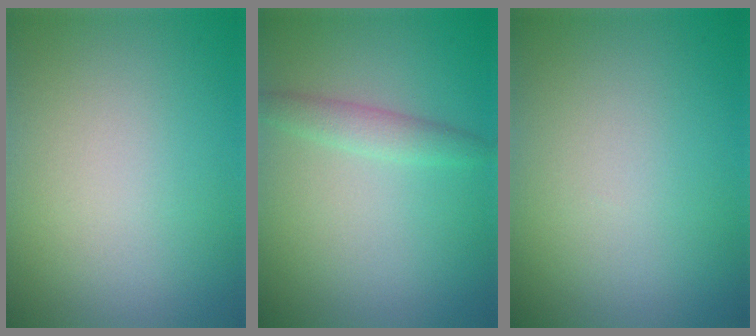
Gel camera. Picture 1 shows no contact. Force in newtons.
{"total": 2.1, "press": 2.1, "slide": 0.1}
{"total": 0.0}